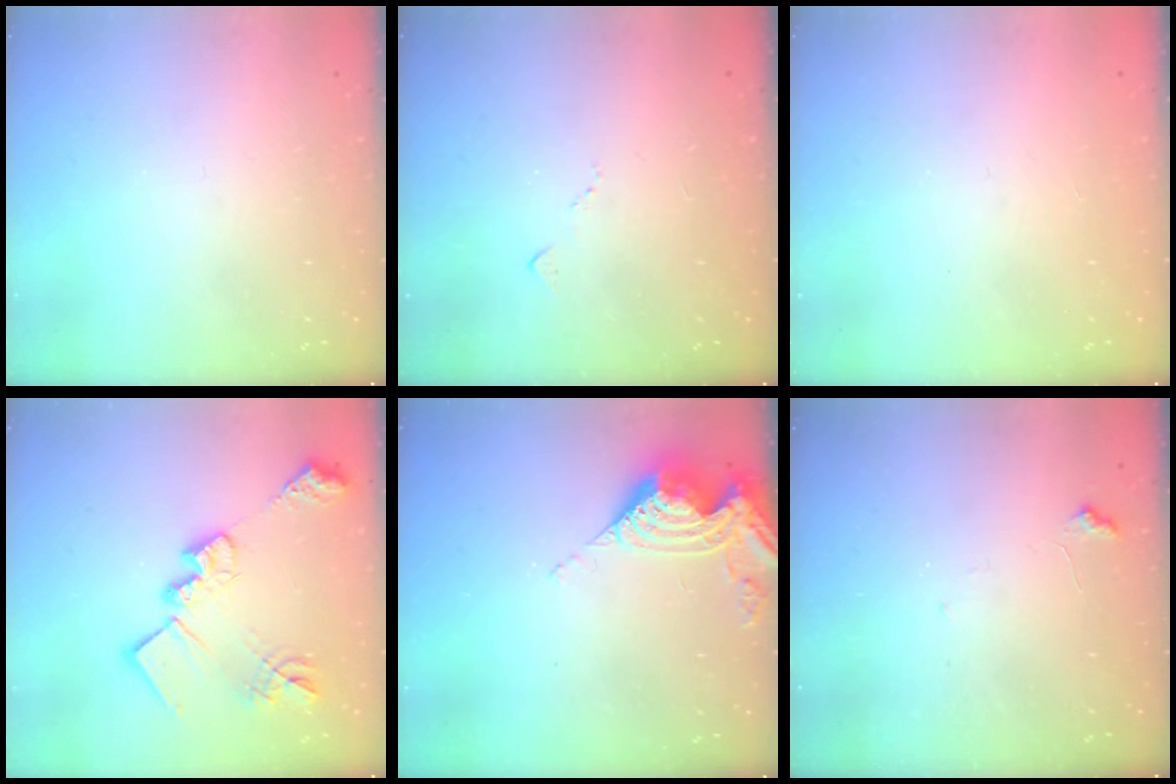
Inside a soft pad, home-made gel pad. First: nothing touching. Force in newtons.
{"total": 6.2, "press": 6.1, "slide": 0.8}
{"total": 1.5, "press": 1.2, "slide": 0.9}
{"total": 20.0, "press": 19.9, "slide": 1.3}
{"total": 11.1, "press": 11.0, "slide": 1.2}
{"total": 6.1, "press": 6.0, "slide": 0.5}